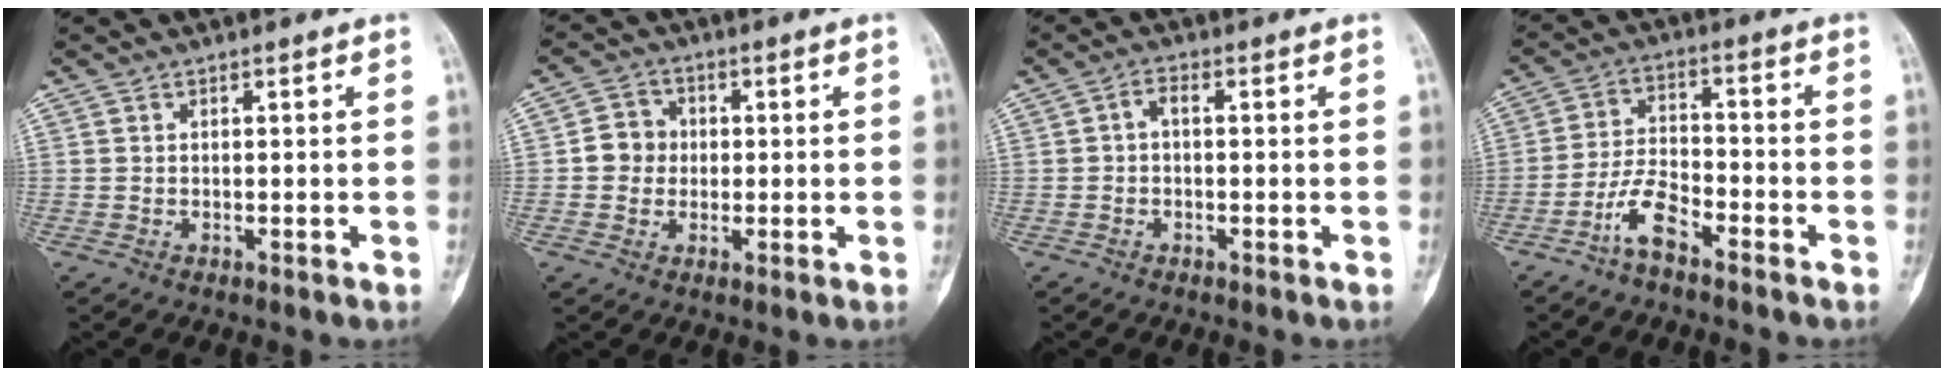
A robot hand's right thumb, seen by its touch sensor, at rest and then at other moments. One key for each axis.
{"total": 5.3, "fx": 0.0, "fy": 4.9, "fz": 2.0, "tx": -0.010, "ty": 0.010, "tz": -0.008}
{"total": 2.1, "fx": -0.1, "fy": 1.1, "fz": 1.7, "tx": -0.026, "ty": 0.010, "tz": -0.008}
{"total": 6.8, "fx": -4.5, "fy": 2.4, "fz": 4.4, "tx": -0.091, "ty": 0.033, "tz": -0.093}